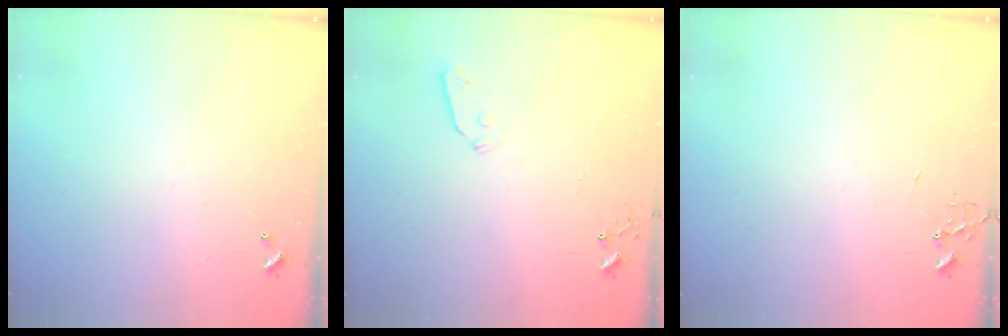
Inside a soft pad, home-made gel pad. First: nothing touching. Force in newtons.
{"total": 3.9, "press": 3.8, "slide": 0.9}
{"total": 0.0}